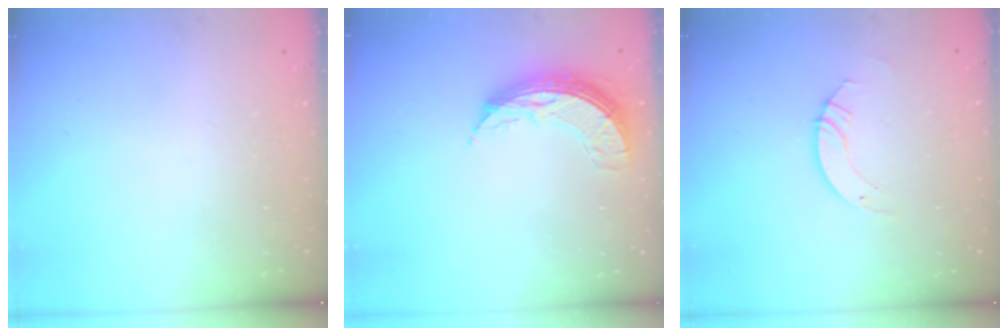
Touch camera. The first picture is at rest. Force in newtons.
{"total": 8.0, "press": 8.0, "slide": 0.7}
{"total": 3.8, "press": 3.7, "slide": 0.4}